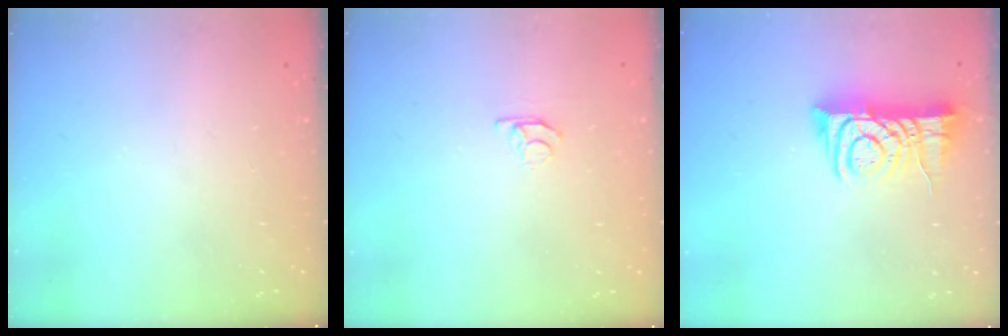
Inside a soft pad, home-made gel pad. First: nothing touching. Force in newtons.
{"total": 3.1, "press": 3.1, "slide": 0.3}
{"total": 10.2, "press": 10.1, "slide": 1.2}